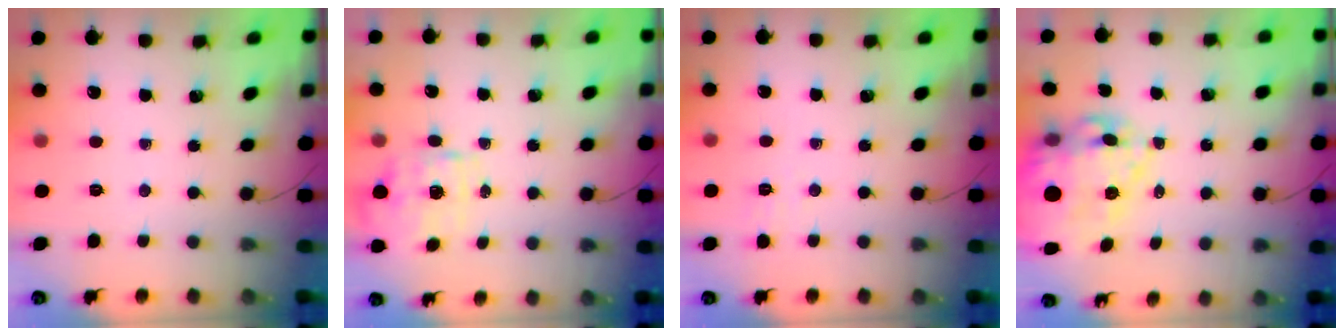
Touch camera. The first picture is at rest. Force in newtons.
{"total": 1.7, "press": 1.6, "slide": 0.5}
{"total": 1.4, "press": 0.5, "slide": 1.3}
{"total": 22.8, "press": 22.3, "slide": 4.7}